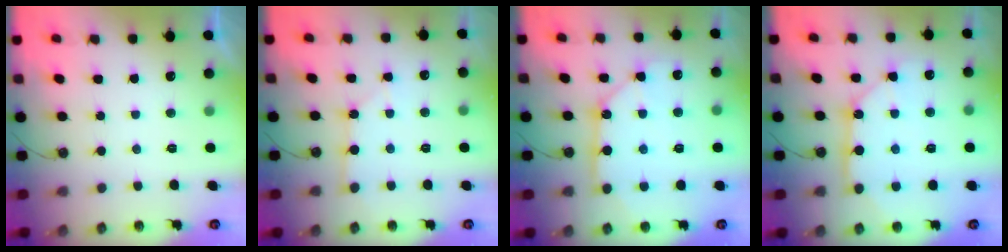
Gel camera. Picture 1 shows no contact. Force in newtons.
{"total": 2.3, "press": 2.2, "slide": 0.3}
{"total": 10.5, "press": 10.4, "slide": 1.1}
{"total": 14.2, "press": 14.1, "slide": 1.5}